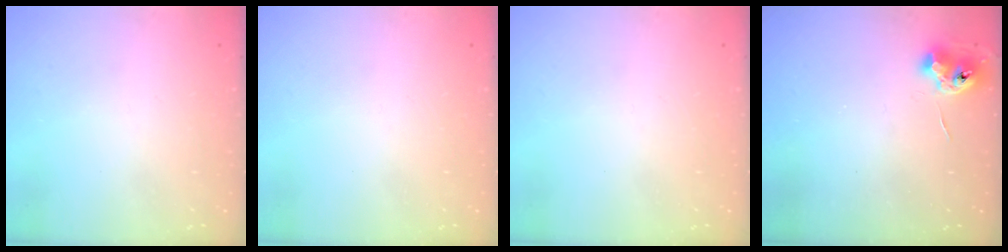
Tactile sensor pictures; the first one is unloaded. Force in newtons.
{"total": 0.0}
{"total": 0.0}
{"total": 7.8, "press": 7.8, "slide": 0.4}